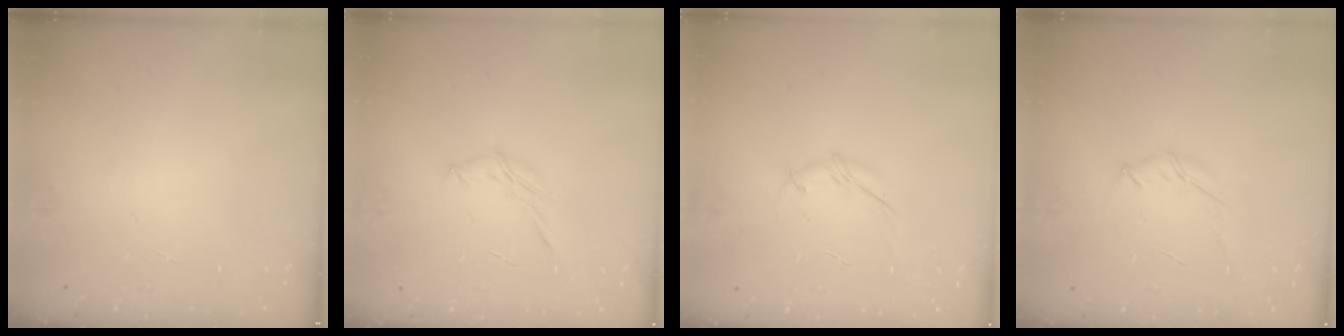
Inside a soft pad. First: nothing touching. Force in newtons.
{"total": 4.7, "press": 4.6, "slide": 1.0}
{"total": 3.8, "press": 3.7, "slide": 0.7}
{"total": 4.0, "press": 3.9, "slide": 0.9}